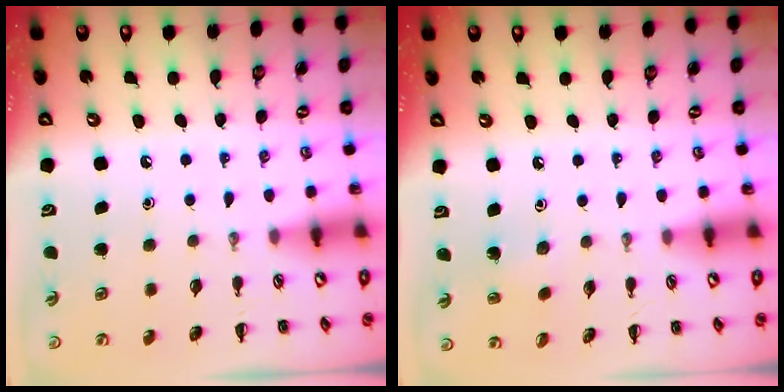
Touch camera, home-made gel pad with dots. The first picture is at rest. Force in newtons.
{"total": 2.4, "press": 2.3, "slide": 0.6}